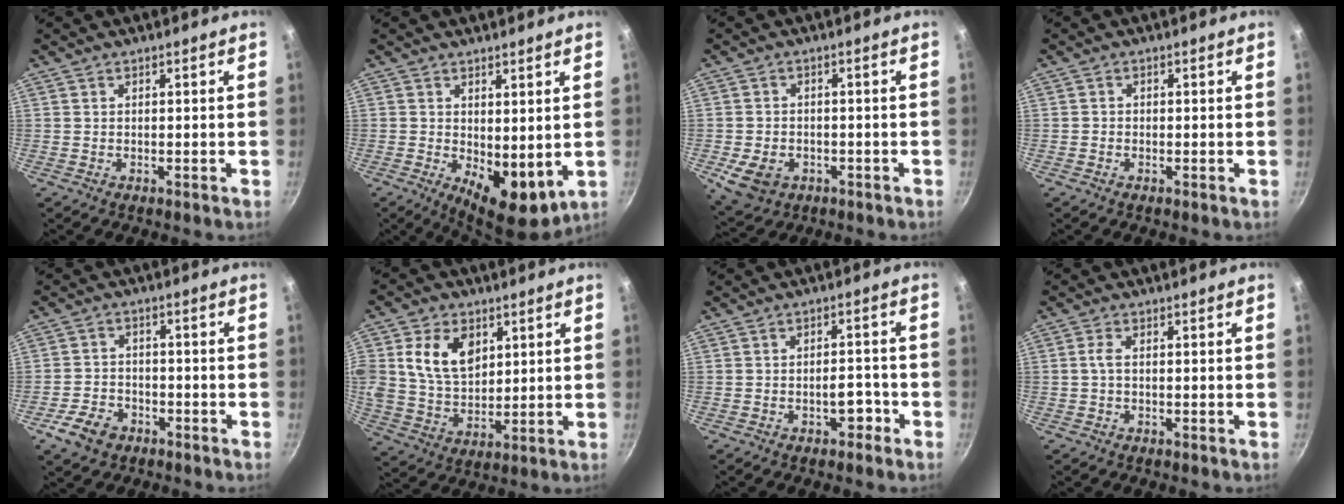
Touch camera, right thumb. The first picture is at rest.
{"total": 8.6, "force": [0.3, 4.3, 7.5], "torque": [-0.084, -0.018, 0.017]}
{"total": 7.5, "force": [-2.5, 5.6, 4.4], "torque": [-0.070, 0.010, -0.030]}
{"total": 0.6, "force": [-0.3, 0.5, 0.2], "torque": [-0.004, 0.002, -0.008]}
{"total": 6.8, "force": [-3.8, 4.7, 3.1], "torque": [-0.050, 0.029, -0.070]}
{"total": 12.6, "force": [4.0, 8.8, 8.0], "torque": [-0.126, -0.019, 0.077]}
{"total": 3.8, "force": [-2.1, 2.1, 2.5], "torque": [-0.011, 0.024, -0.027]}
{"total": 1.9, "force": [-0.2, 0.9, 1.7], "torque": [-0.044, 0.007, -0.006]}